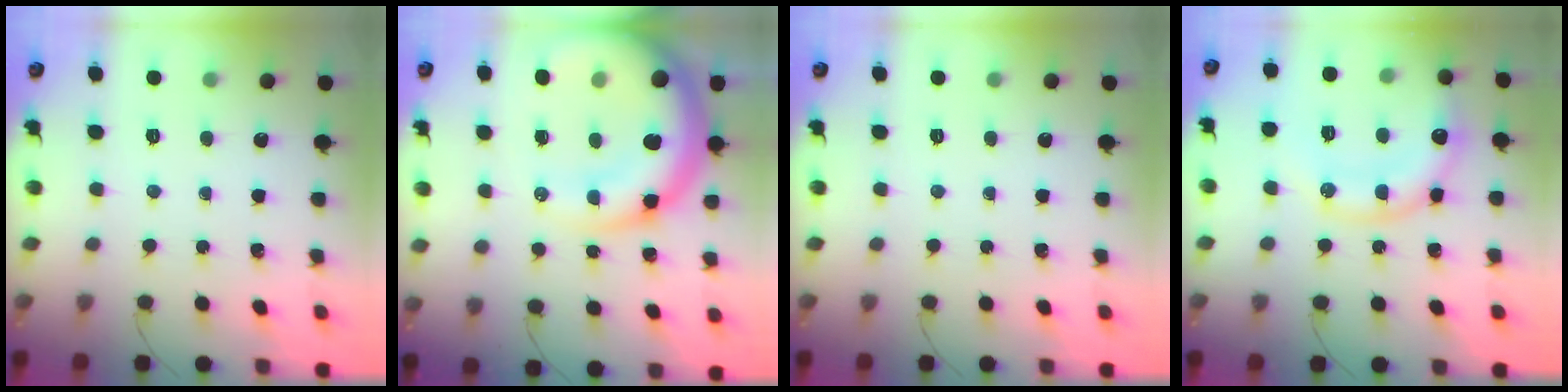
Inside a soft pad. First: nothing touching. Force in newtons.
{"total": 20.5, "press": 20.0, "slide": 4.7}
{"total": 0.0}
{"total": 15.9, "press": 15.8, "slide": 2.0}